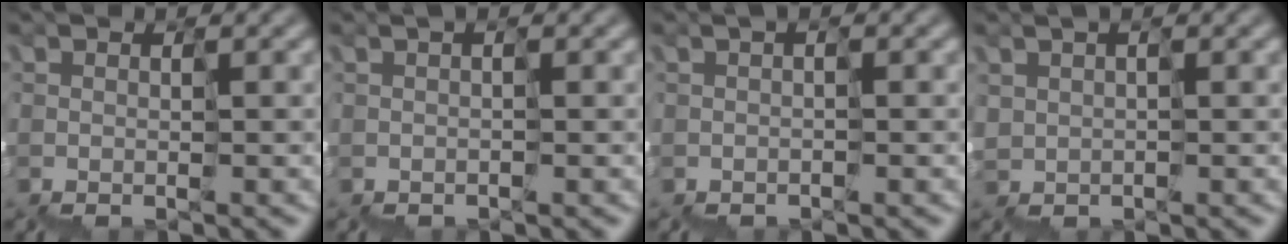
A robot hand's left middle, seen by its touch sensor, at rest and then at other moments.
{"total": 1.0, "force": [-0.2, -0.8, -0.5], "torque": [0.004, 0.002, -0.001]}
{"total": 1.2, "force": [-0.5, -0.9, -0.6], "torque": [0.006, 0.002, -0.005]}
{"total": 2.3, "force": [1.7, 0.0, -1.6], "torque": [0.028, 0.011, 0.036]}